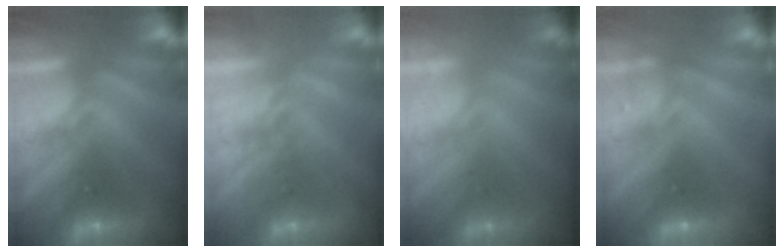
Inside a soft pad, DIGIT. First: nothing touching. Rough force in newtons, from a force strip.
{"total": 2.2}
{"total": 1.7}
{"total": 2.2}